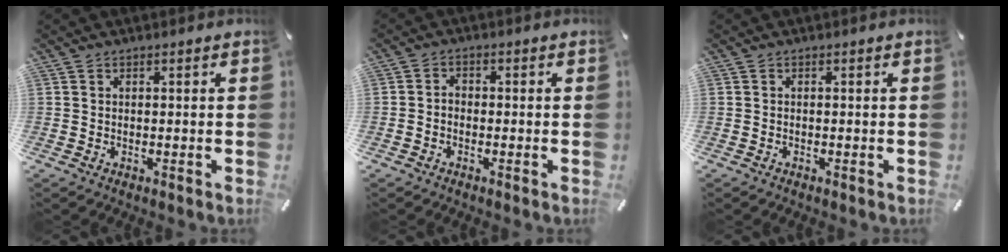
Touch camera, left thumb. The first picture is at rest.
{"total": 1.8, "force": [-1.3, 1.1, 0.7], "torque": [-0.012, 0.009, -0.026]}
{"total": 0.0}